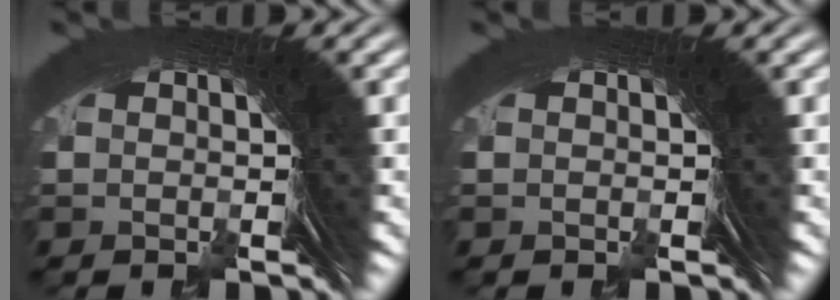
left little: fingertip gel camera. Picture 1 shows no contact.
{"total": 0.0}